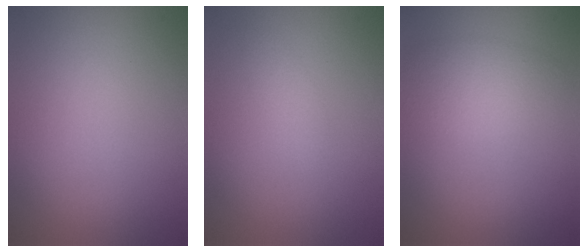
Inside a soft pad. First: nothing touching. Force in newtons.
{"total": 0.9, "press": 0.9, "slide": 0.0}
{"total": 3.1, "press": 3.1, "slide": 0.2}